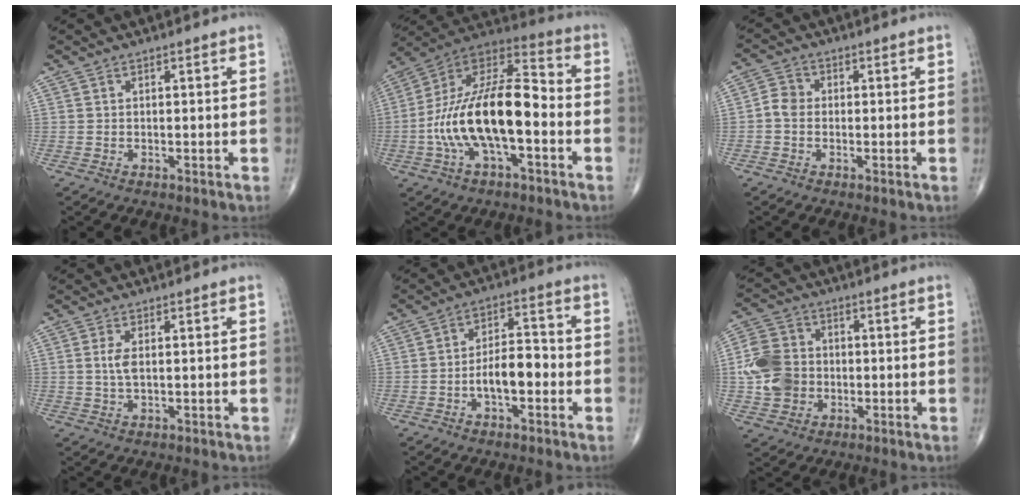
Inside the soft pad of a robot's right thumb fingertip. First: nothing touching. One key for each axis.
{"total": 20.7, "fx": -4.0, "fy": 8.9, "fz": 18.3, "tx": -0.334, "ty": 0.047, "tz": -0.073}
{"total": 3.4, "fx": -0.6, "fy": 2.8, "fz": 1.8, "tx": -0.025, "ty": 0.011, "tz": -0.018}
{"total": 2.8, "fx": 0.4, "fy": 1.2, "fz": 2.6, "tx": -0.060, "ty": -0.002, "tz": 0.010}
{"total": 7.7, "fx": -2.3, "fy": 3.7, "fz": 6.4, "tx": -0.097, "ty": 0.031, "tz": -0.043}
{"total": 10.5, "fx": -1.1, "fy": 8.8, "fz": 5.7, "tx": -0.098, "ty": 0.015, "tz": -0.024}